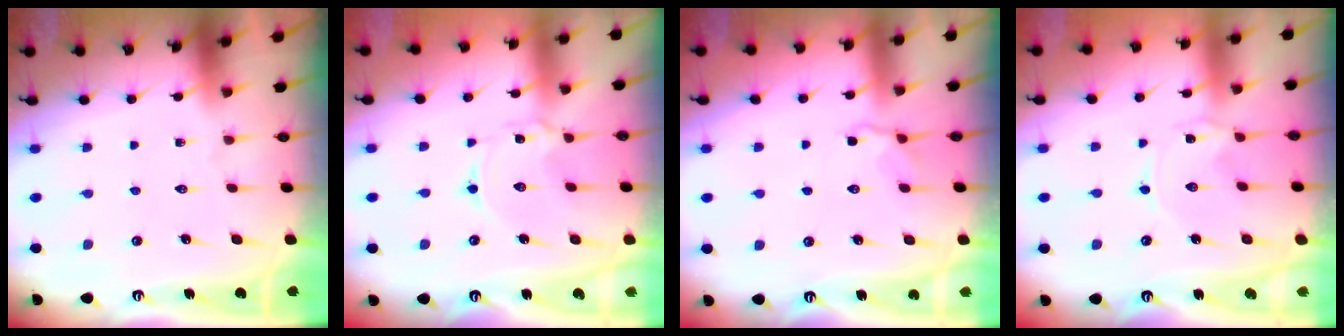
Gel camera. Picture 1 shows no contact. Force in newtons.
{"total": 1.4, "press": 1.4, "slide": 0.2}
{"total": 4.3, "press": 3.8, "slide": 1.9}
{"total": 0.0}